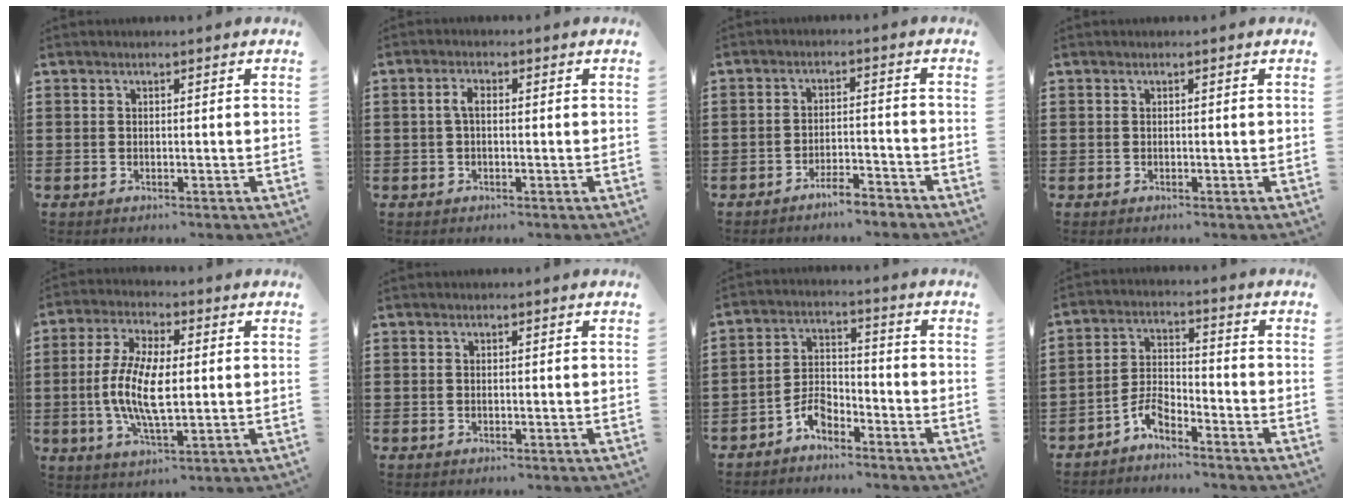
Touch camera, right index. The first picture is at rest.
{"total": 2.2, "force": [-0.1, 0.9, 2.0], "torque": [-0.046, 0.000, -0.004]}
{"total": 3.7, "force": [-3.6, 0.1, 1.1], "torque": [-0.021, 0.003, -0.071]}
{"total": 0.0}
{"total": 9.8, "force": [-0.3, 3.6, 9.1], "torque": [-0.197, -0.007, -0.009]}
{"total": 0.0}
{"total": 4.4, "force": [-3.5, 1.9, 1.8], "torque": [-0.042, 0.007, -0.068]}
{"total": 4.3, "force": [-3.7, 1.1, 1.7], "torque": [-0.049, 0.001, -0.077]}